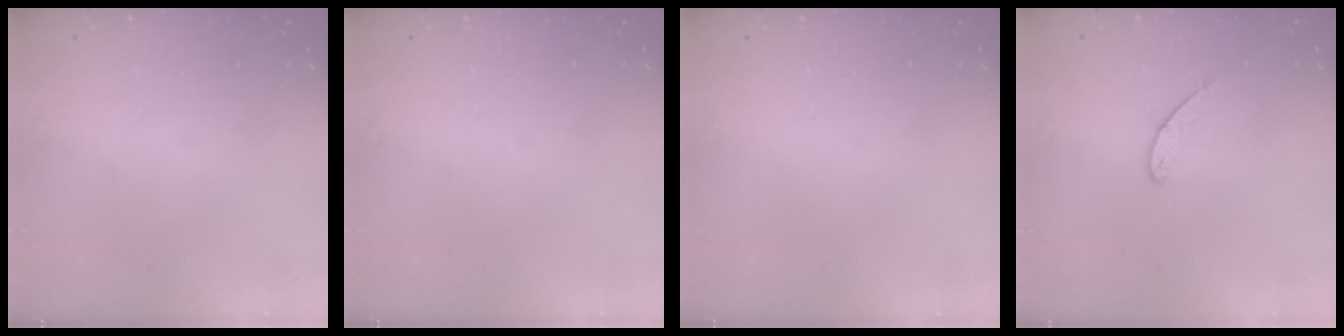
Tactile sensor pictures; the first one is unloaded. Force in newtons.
{"total": 0.0}
{"total": 0.0}
{"total": 5.5, "press": 5.5, "slide": 0.5}